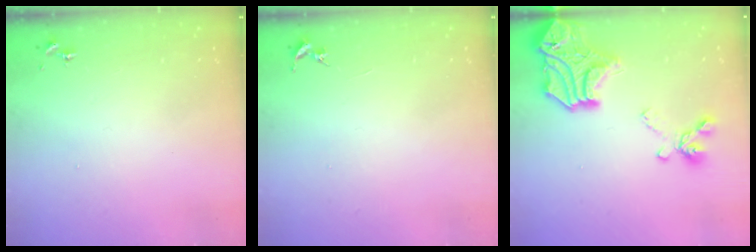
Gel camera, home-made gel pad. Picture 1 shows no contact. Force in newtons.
{"total": 0.0}
{"total": 21.4, "press": 21.4, "slide": 1.4}